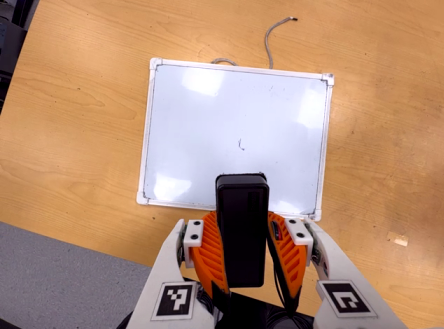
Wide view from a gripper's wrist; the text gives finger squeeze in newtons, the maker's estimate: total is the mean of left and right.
{"total": 6.8, "left": 5.9, "right": 7.7}